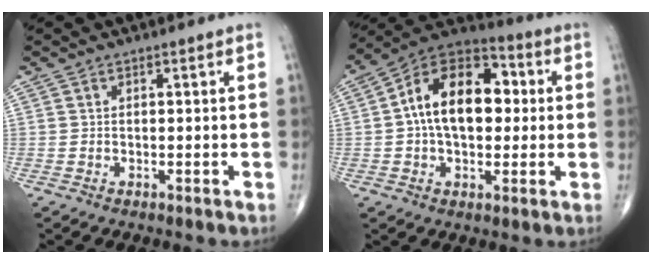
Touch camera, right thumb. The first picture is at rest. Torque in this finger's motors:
{"motor_torque": [0.13, 0.65, 0.96, -0.05, 0.17]}